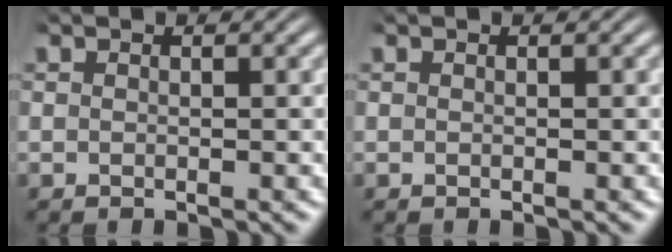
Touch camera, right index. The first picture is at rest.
{"total": 0.0}